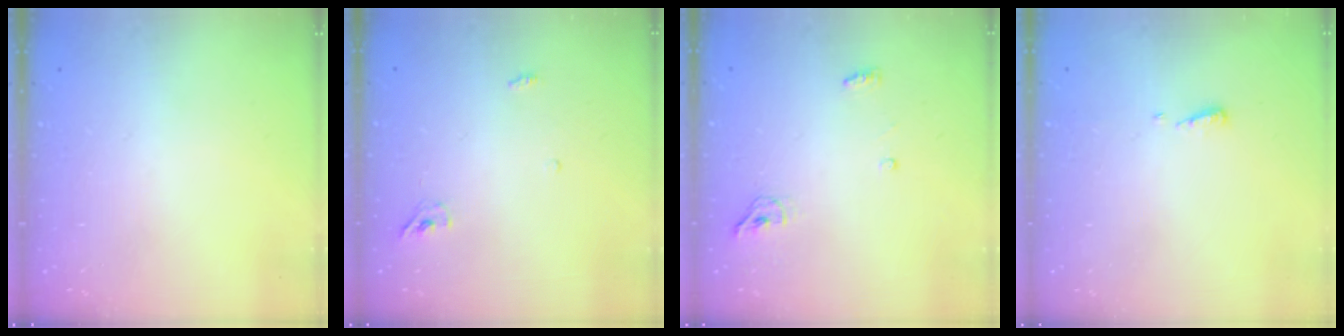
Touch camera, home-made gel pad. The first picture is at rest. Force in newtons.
{"total": 3.9, "press": 3.7, "slide": 1.2}
{"total": 4.4, "press": 4.3, "slide": 1.1}
{"total": 4.3, "press": 4.2, "slide": 0.4}